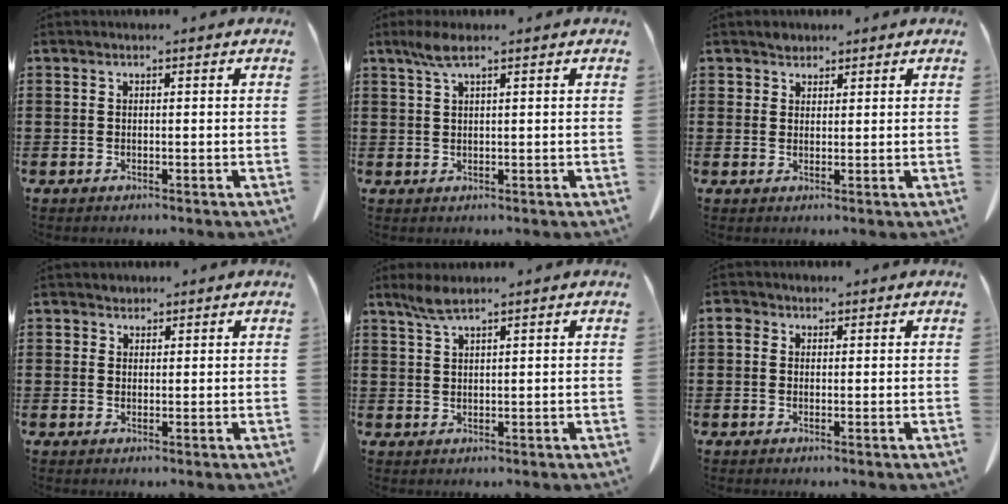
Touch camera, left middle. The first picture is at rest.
{"total": 3.1, "force": [1.7, 0.6, 2.5], "torque": [-0.054, 0.004, 0.031]}
{"total": 2.0, "force": [1.7, 0.9, 0.0], "torque": [-0.006, 0.002, 0.035]}
{"total": 1.4, "force": [1.1, 0.7, 0.0], "torque": [-0.003, 0.004, 0.023]}
{"total": 3.1, "force": [2.1, 0.5, 2.1], "torque": [-0.048, 0.001, 0.040]}
{"total": 1.6, "force": [0.7, 1.3, 0.6], "torque": [-0.018, 0.007, 0.013]}